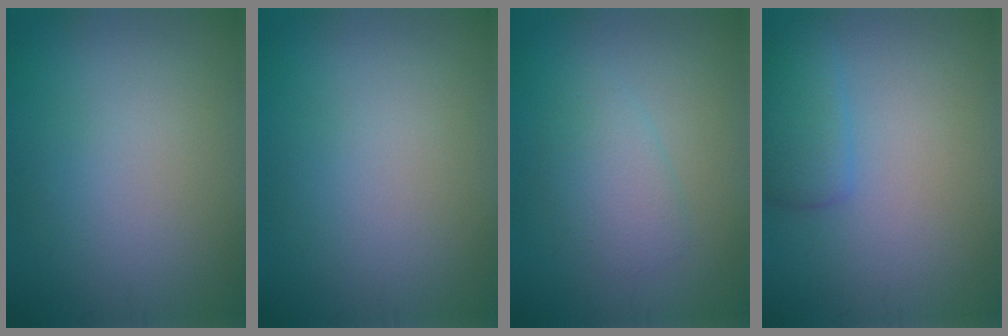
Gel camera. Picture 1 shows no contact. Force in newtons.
{"total": 0.0}
{"total": 2.3, "press": 2.3, "slide": 0.2}
{"total": 2.4, "press": 2.4, "slide": 0.1}